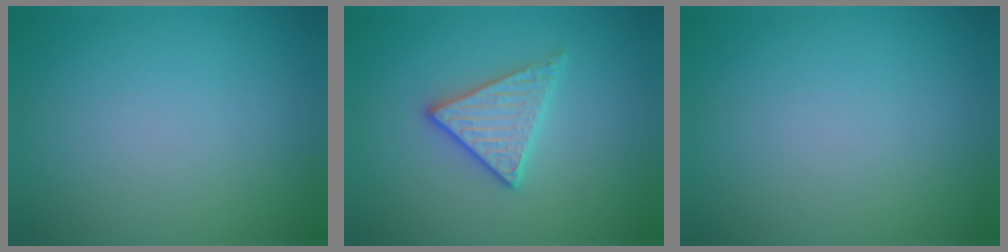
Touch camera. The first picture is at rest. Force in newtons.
{"total": 2.8, "press": 2.7, "slide": 0.8}
{"total": 0.0}